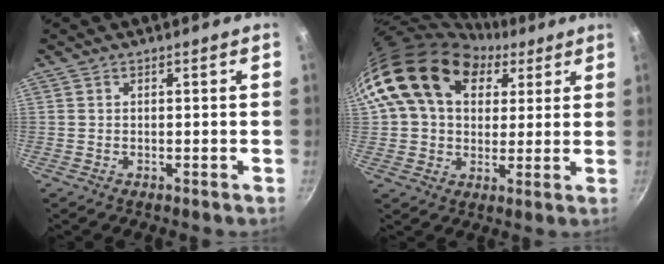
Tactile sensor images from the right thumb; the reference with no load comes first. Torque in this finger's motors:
{"motor_torque": [-1.88, 3.14, 1.75, -0.09, 0.75]}